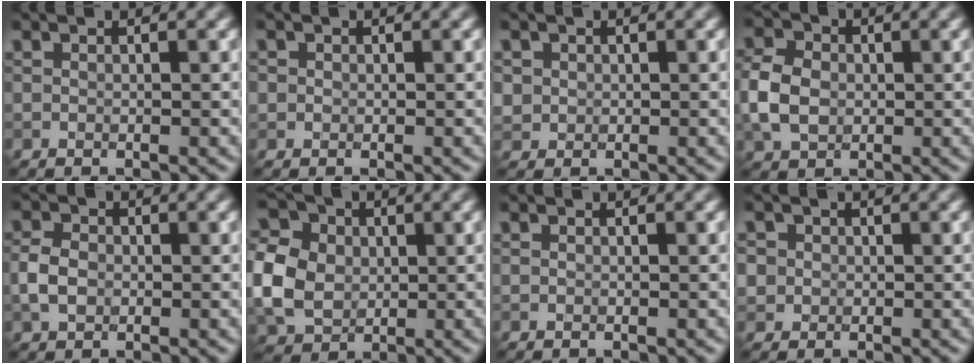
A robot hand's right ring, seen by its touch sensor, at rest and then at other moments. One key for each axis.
{"total": 0.8, "fx": 0.1, "fy": 0.8, "fz": 0.1, "tx": 0.006, "ty": -0.002, "tz": -0.002}
{"total": 1.4, "fx": 0.2, "fy": 1.3, "fz": 0.2, "tx": 0.005, "ty": -0.005, "tz": 0.009}
{"total": 5.1, "fx": -0.5, "fy": 3.9, "fz": 3.2, "tx": -0.076, "ty": 0.005, "tz": -0.019}
{"total": 2.7, "fx": -0.5, "fy": 2.1, "fz": 1.7, "tx": -0.036, "ty": 0.001, "tz": -0.016}
{"total": 7.3, "fx": 0.0, "fy": 6.1, "fz": 4.0, "tx": -0.109, "ty": 0.009, "tz": -0.006}
{"total": 0.0}
{"total": 3.0, "fx": 0.9, "fy": 2.7, "fz": 1.0, "tx": -0.010, "ty": 0.013, "tz": 0.006}